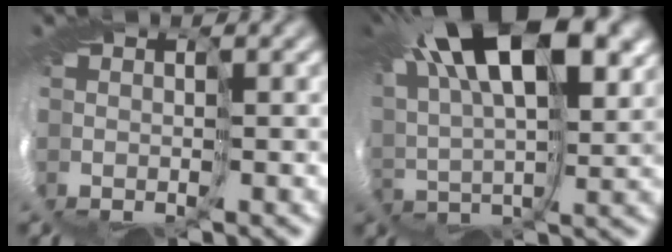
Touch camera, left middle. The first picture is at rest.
{"total": 12.5, "force": [6.6, 4.5, 9.6], "torque": [-0.167, 0.045, 0.090]}